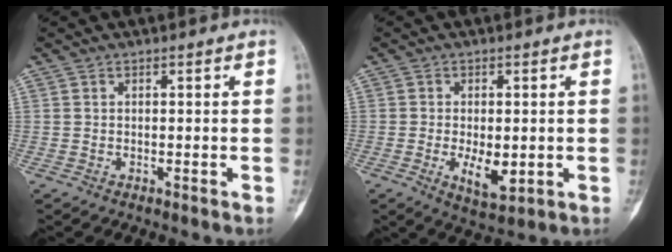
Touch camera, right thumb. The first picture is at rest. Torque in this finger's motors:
{"motor_torque": [-0.42, 0.65, 0.24, 0.40, 0.03]}